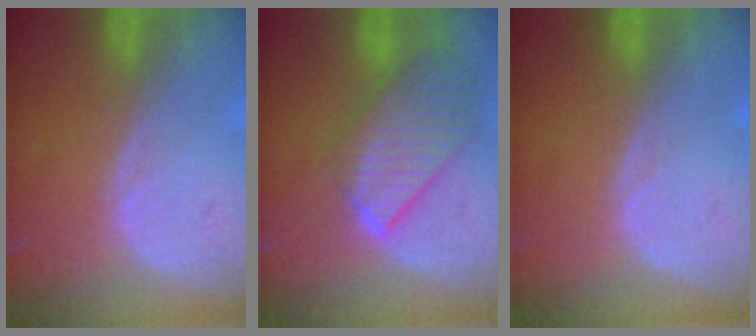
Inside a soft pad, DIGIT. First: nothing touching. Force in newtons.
{"total": 9.7, "press": 8.3, "slide": 5.0}
{"total": 0.0}